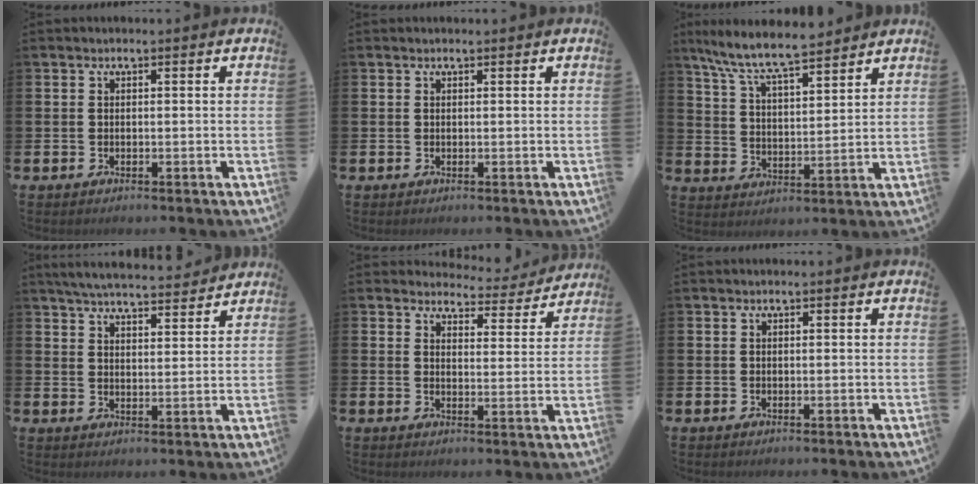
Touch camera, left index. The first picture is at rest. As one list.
[{"total": 0.0}, {"total": 8.5, "force": [7.7, 1.1, 3.2], "torque": [-0.091, -0.041, 0.138]}, {"total": 5.8, "force": [5.6, 0.4, 1.1], "torque": [-0.036, -0.031, 0.100]}, {"total": 4.0, "force": [3.8, 1.3, 0.1], "torque": [0.004, -0.039, 0.061]}, {"total": 0.0}]